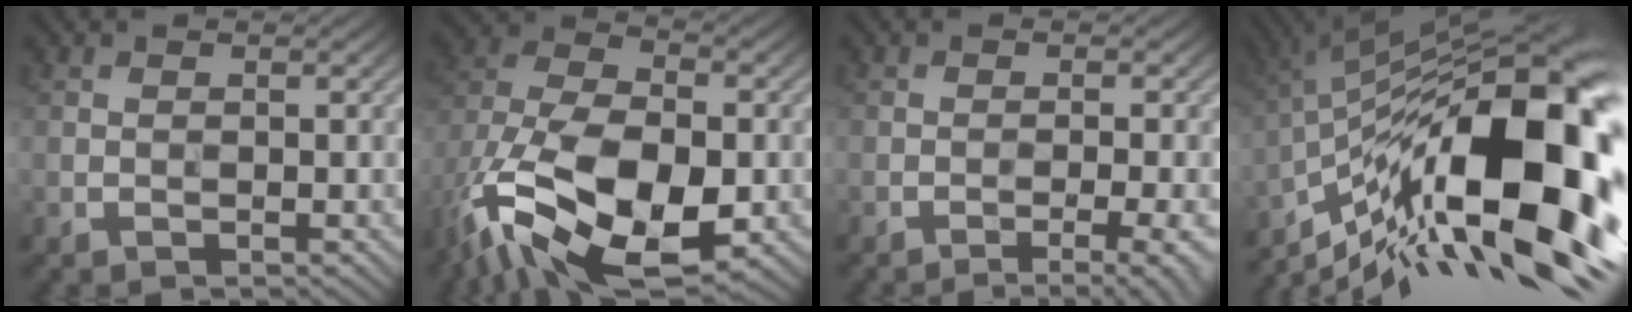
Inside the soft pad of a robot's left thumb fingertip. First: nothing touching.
{"total": 17.1, "force": [-7.2, 9.5, 12.3], "torque": [-0.259, -0.019, -0.125]}
{"total": 4.3, "force": [-2.6, 0.6, 3.3], "torque": [-0.053, 0.012, -0.038]}
{"total": 21.4, "force": [-7.0, 7.8, 18.6], "torque": [-0.312, 0.006, -0.121]}